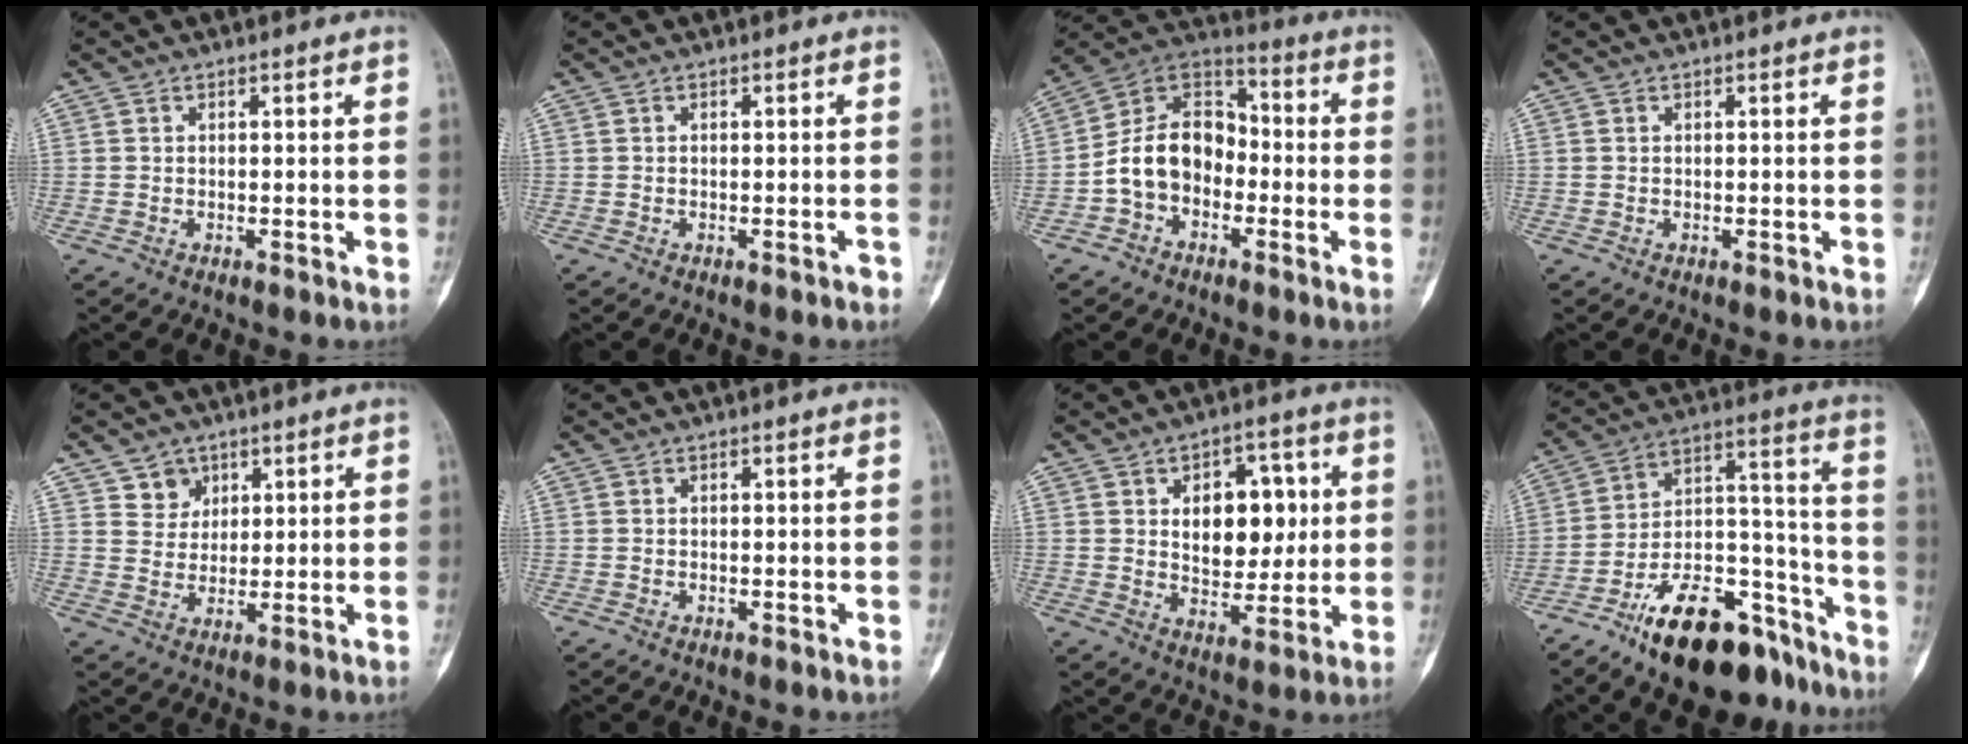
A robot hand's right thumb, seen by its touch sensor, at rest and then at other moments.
{"total": 0.6, "force": [-0.5, 0.0, 0.4], "torque": [-0.011, 0.004, -0.005]}
{"total": 13.1, "force": [-2.9, 9.5, 8.7], "torque": [-0.133, 0.050, -0.066]}
{"total": 0.0}
{"total": 4.7, "force": [2.8, 3.7, 0.4], "torque": [0.018, -0.021, 0.052]}
{"total": 0.0}
{"total": 12.3, "force": [2.5, 7.9, 9.1], "torque": [-0.077, -0.006, 0.042]}
{"total": 22.3, "force": [-15.8, 9.6, 12.4], "torque": [-0.170, 0.110, -0.259]}